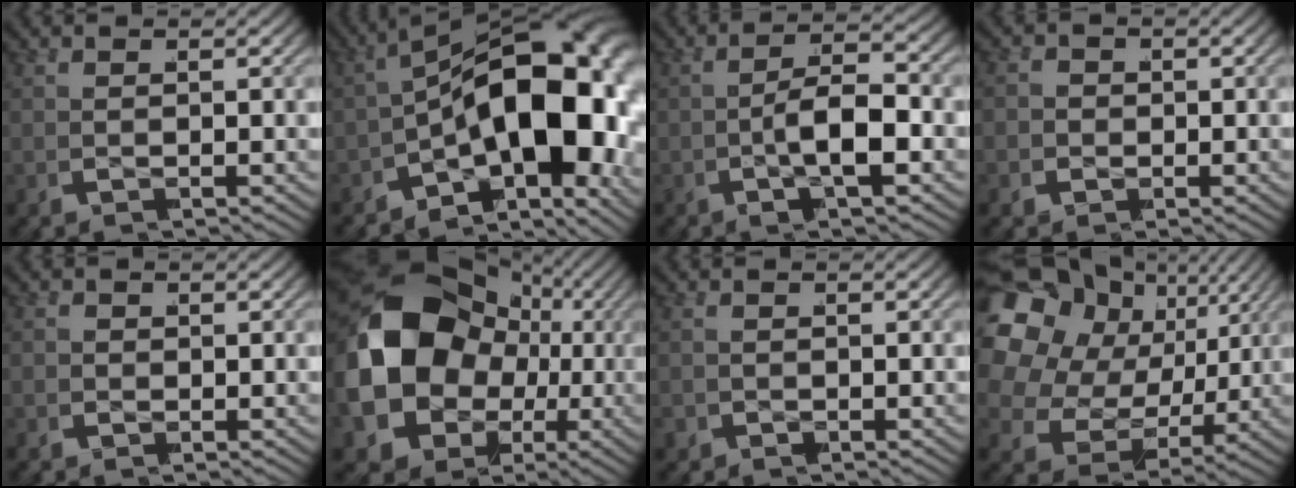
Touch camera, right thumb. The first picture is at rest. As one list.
[{"total": 20.6, "force": [-3.3, 11.3, 16.9], "torque": [-0.248, -0.046, -0.034]}, {"total": 5.9, "force": [-1.4, 2.5, 5.2], "torque": [-0.100, -0.001, -0.027]}, {"total": 2.4, "force": [-0.3, 2.2, 0.8], "torque": [-0.011, -0.003, -0.008]}, {"total": 1.2, "force": [-0.3, 1.2, 0.3], "torque": [-0.005, -0.001, -0.007]}, {"total": 23.1, "force": [-1.3, 17.7, 14.9], "torque": [-0.326, -0.039, -0.009]}, {"total": 1.3, "force": [-0.7, 1.1, 0.2], "torque": [-0.003, -0.001, -0.012]}, {"total": 15.8, "force": [2.2, 12.1, 10.0], "torque": [-0.217, -0.001, 0.028]}]